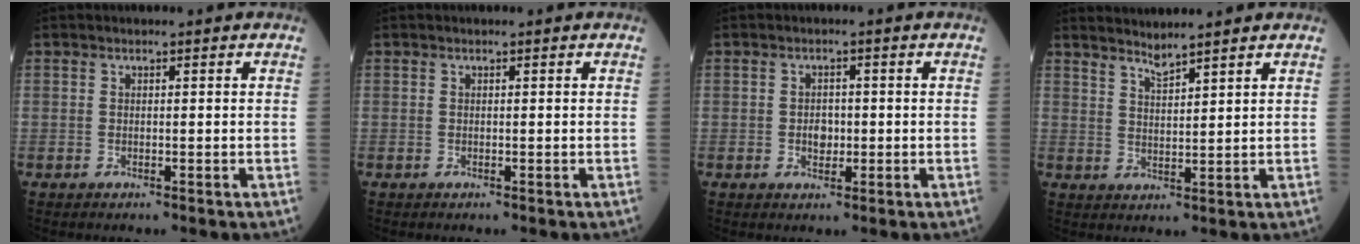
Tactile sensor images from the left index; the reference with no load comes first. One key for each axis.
{"total": 0.0}
{"total": 2.1, "fx": -0.4, "fy": 1.6, "fz": 1.4, "tx": -0.019, "ty": 0.003, "tz": -0.004}
{"total": 3.7, "fx": 3.4, "fy": -0.5, "fz": 1.2, "tx": -0.026, "ty": 0.003, "tz": 0.066}